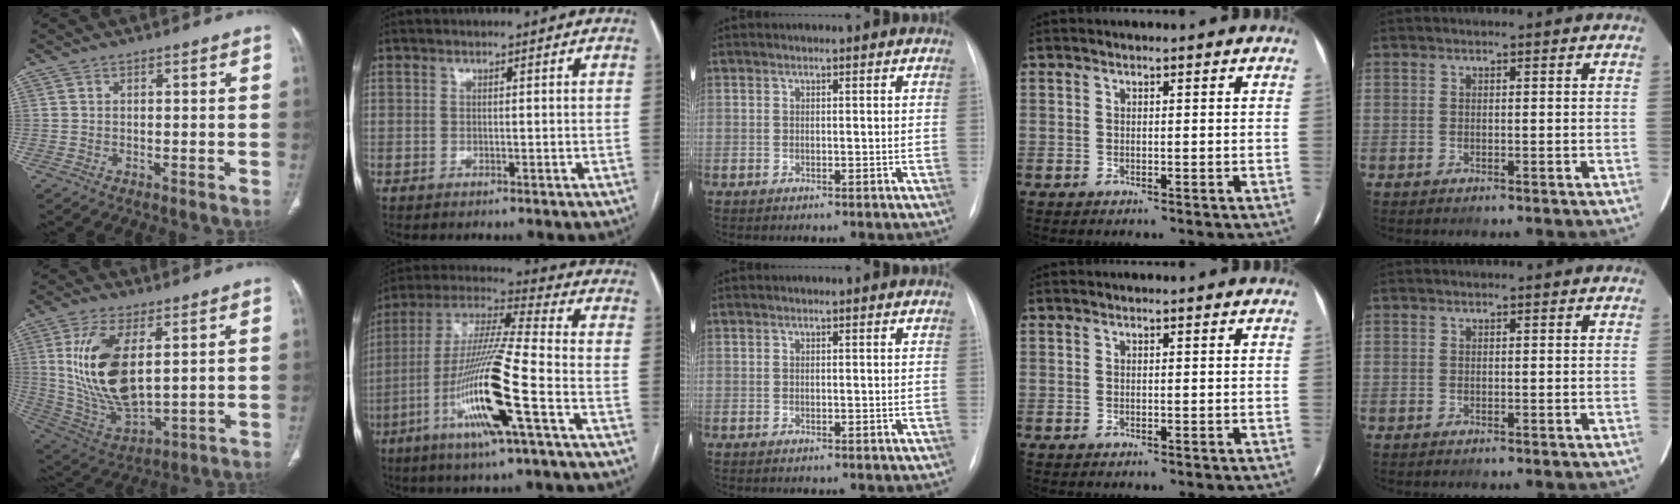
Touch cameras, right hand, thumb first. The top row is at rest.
{"thumb": {"total": 17.5, "force": [4.0, 8.2, 14.9], "torque": [-0.292, -0.024, 0.093]}, "index": {"total": 16.9, "force": [-6.4, -0.2, 15.6], "torque": [-0.315, -0.014, -0.125]}}